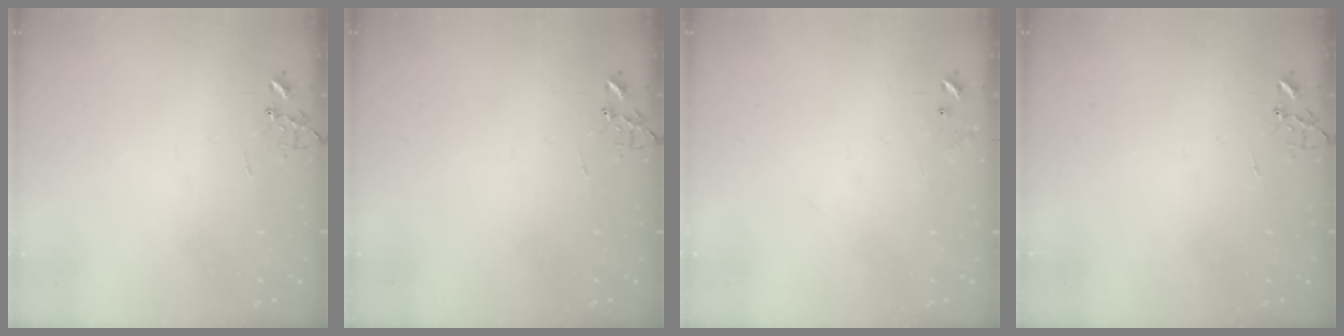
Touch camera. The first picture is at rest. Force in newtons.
{"total": 0.0}
{"total": 6.9, "press": 6.9, "slide": 0.4}
{"total": 0.0}